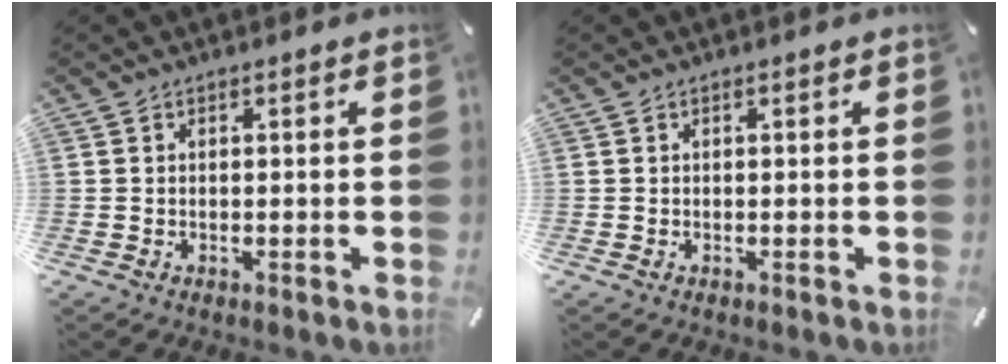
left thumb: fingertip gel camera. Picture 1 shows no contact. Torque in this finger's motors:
{"motor_torque": [0.00, 0.00, 0.00, 0.00, 0.00]}